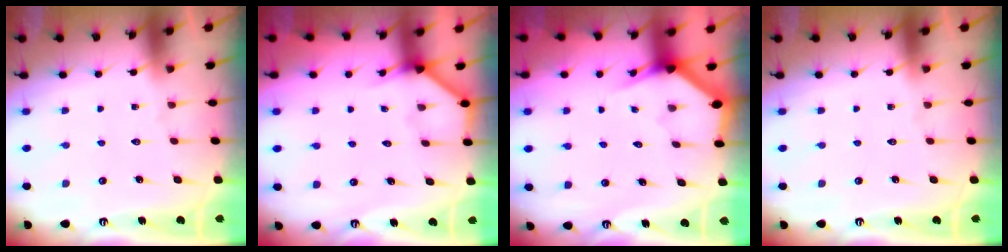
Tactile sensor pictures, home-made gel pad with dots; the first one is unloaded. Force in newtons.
{"total": 3.5, "press": 3.4, "slide": 0.4}
{"total": 3.0, "press": 3.0, "slide": 0.1}
{"total": 0.0}